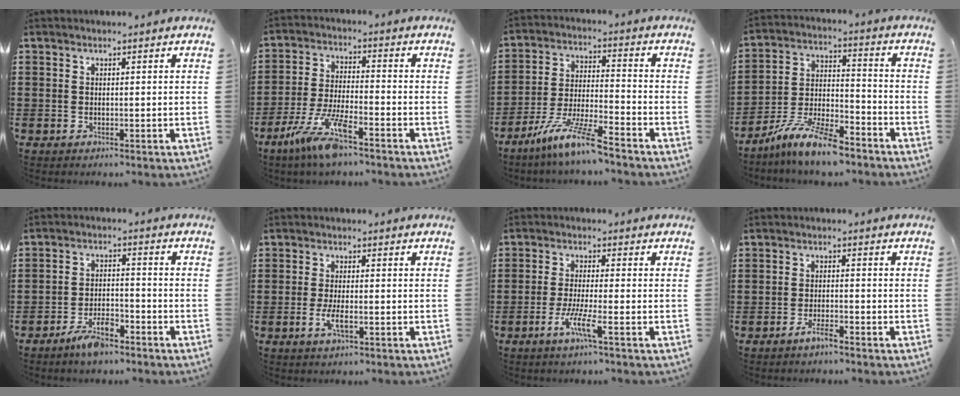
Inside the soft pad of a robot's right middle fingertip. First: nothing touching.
{"total": 9.0, "force": [-6.0, 1.2, 6.6], "torque": [-0.151, -0.014, -0.117]}
{"total": 9.7, "force": [-7.9, 0.3, 5.6], "torque": [-0.116, -0.002, -0.156]}
{"total": 10.6, "force": [-8.8, 1.9, 5.7], "torque": [-0.110, 0.022, -0.170]}
{"total": 5.1, "force": [-4.0, 1.5, 2.9], "torque": [-0.059, 0.008, -0.077]}
{"total": 3.3, "force": [-1.3, 1.0, 2.9], "torque": [-0.056, 0.001, -0.024]}
{"total": 4.9, "force": [-2.7, 0.2, 4.1], "torque": [-0.082, -0.009, -0.051]}
{"total": 2.5, "force": [-2.0, 0.3, 1.5], "torque": [-0.033, 0.003, -0.039]}